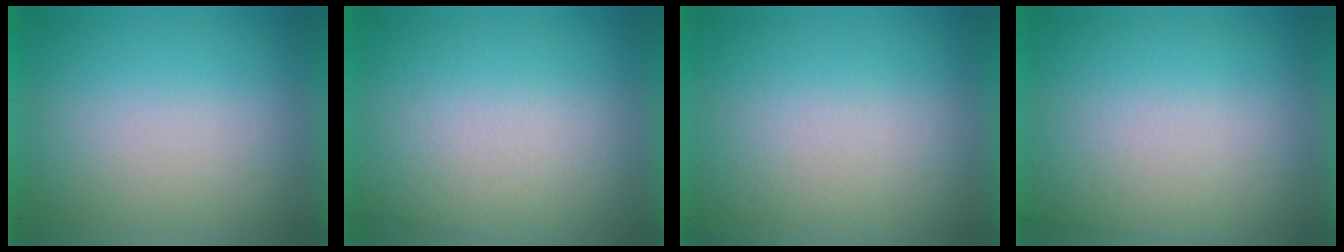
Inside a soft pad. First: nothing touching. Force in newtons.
{"total": 2.4}
{"total": 2.7}
{"total": 2.9}